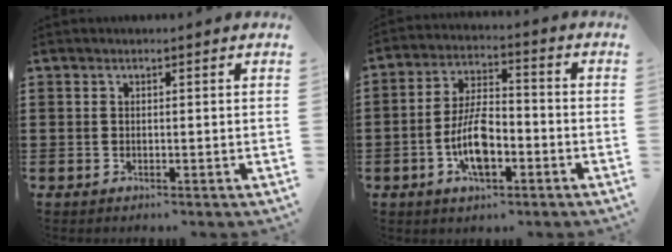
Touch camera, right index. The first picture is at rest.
{"total": 8.5, "force": [-2.9, 3.6, 7.1], "torque": [-0.151, 0.002, -0.057]}